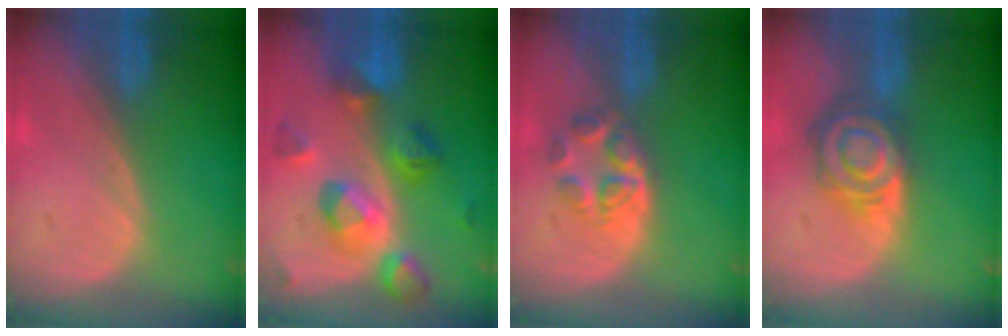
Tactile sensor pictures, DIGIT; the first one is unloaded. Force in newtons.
{"total": 9.4, "press": 9.4, "slide": 0.6}
{"total": 5.0, "press": 4.8, "slide": 1.4}
{"total": 8.0, "press": 7.1, "slide": 3.7}